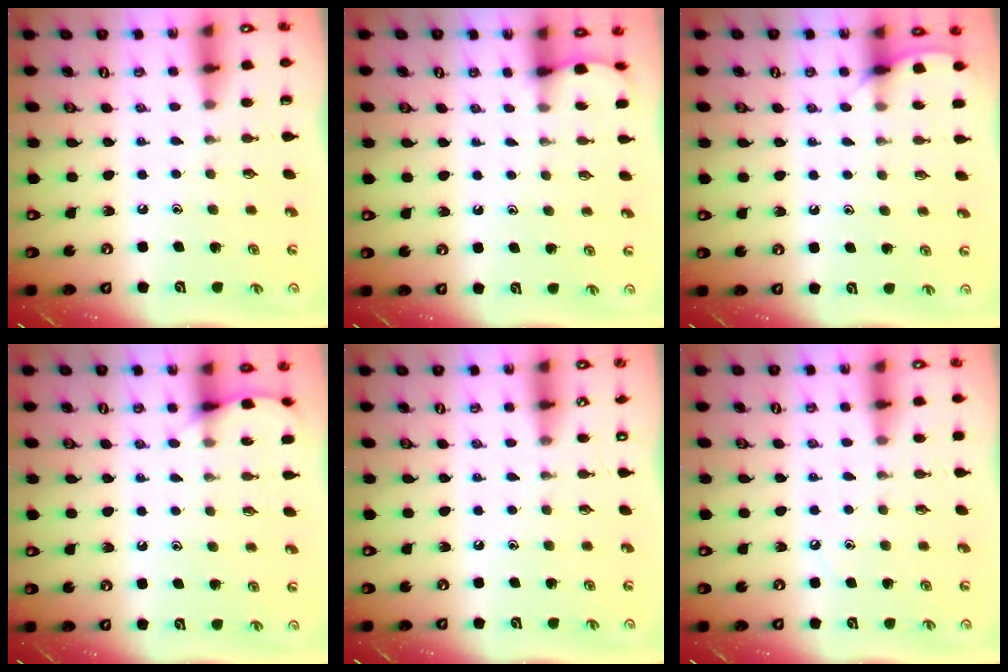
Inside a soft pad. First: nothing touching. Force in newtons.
{"total": 1.9, "press": 1.9, "slide": 0.2}
{"total": 5.6, "press": 5.5, "slide": 0.6}
{"total": 5.8, "press": 5.8, "slide": 0.7}
{"total": 0.0}
{"total": 2.3, "press": 2.2, "slide": 0.4}